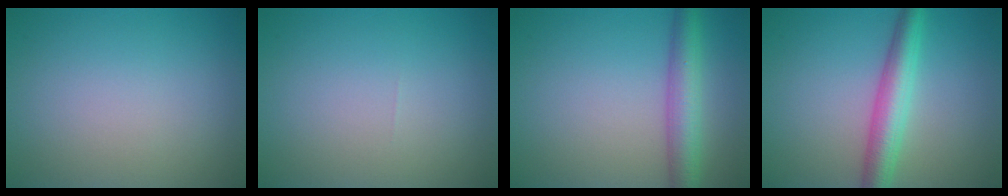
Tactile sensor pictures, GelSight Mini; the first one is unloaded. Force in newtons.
{"total": 0.0}
{"total": 4.5, "press": 4.4, "slide": 0.2}
{"total": 4.5, "press": 4.5, "slide": 0.1}